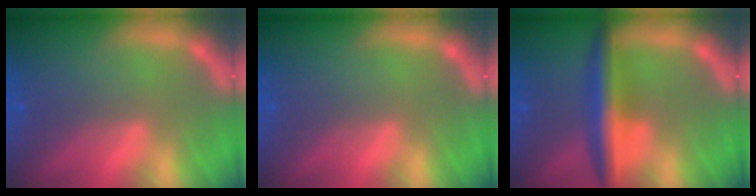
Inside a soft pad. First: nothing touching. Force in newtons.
{"total": 0.0}
{"total": 5.5}